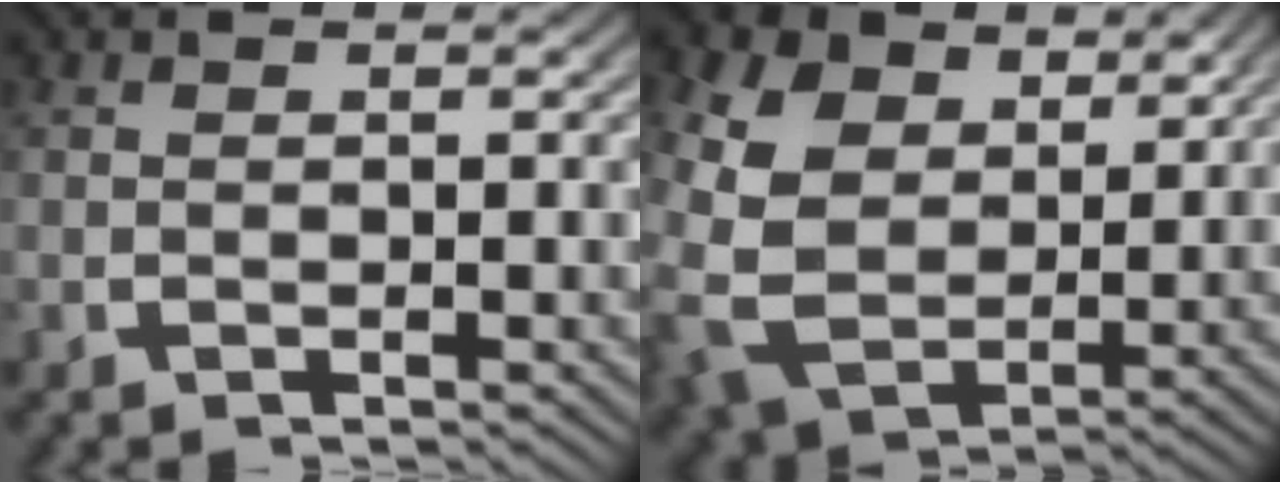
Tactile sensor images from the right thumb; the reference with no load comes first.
{"total": 11.3, "force": [-0.1, 9.1, 6.8], "torque": [-0.205, -0.069, 0.023]}